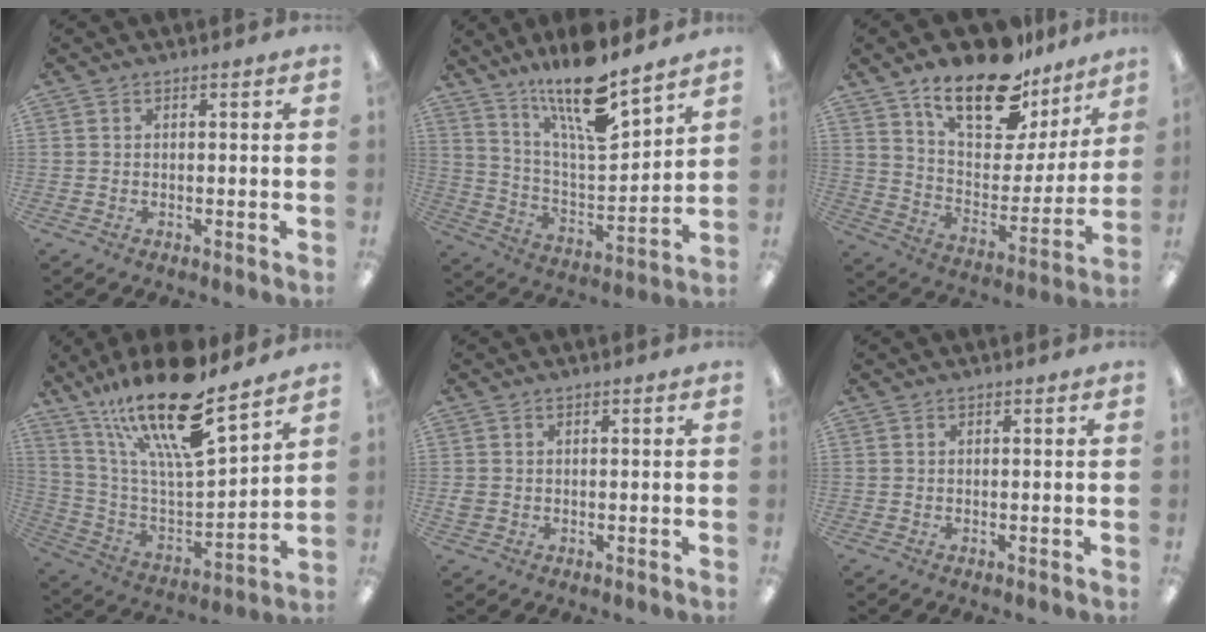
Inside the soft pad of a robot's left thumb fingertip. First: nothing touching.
{"total": 17.2, "force": [13.5, 3.7, 10.0], "torque": [-0.183, -0.086, 0.225]}
{"total": 19.8, "force": [14.3, 9.1, 10.3], "torque": [-0.165, -0.098, 0.250]}
{"total": 21.9, "force": [16.2, 5.2, 13.7], "torque": [-0.261, -0.105, 0.272]}
{"total": 1.4, "force": [-0.1, 1.3, 0.6], "torque": [-0.011, 0.004, -0.002]}
{"total": 0.0}